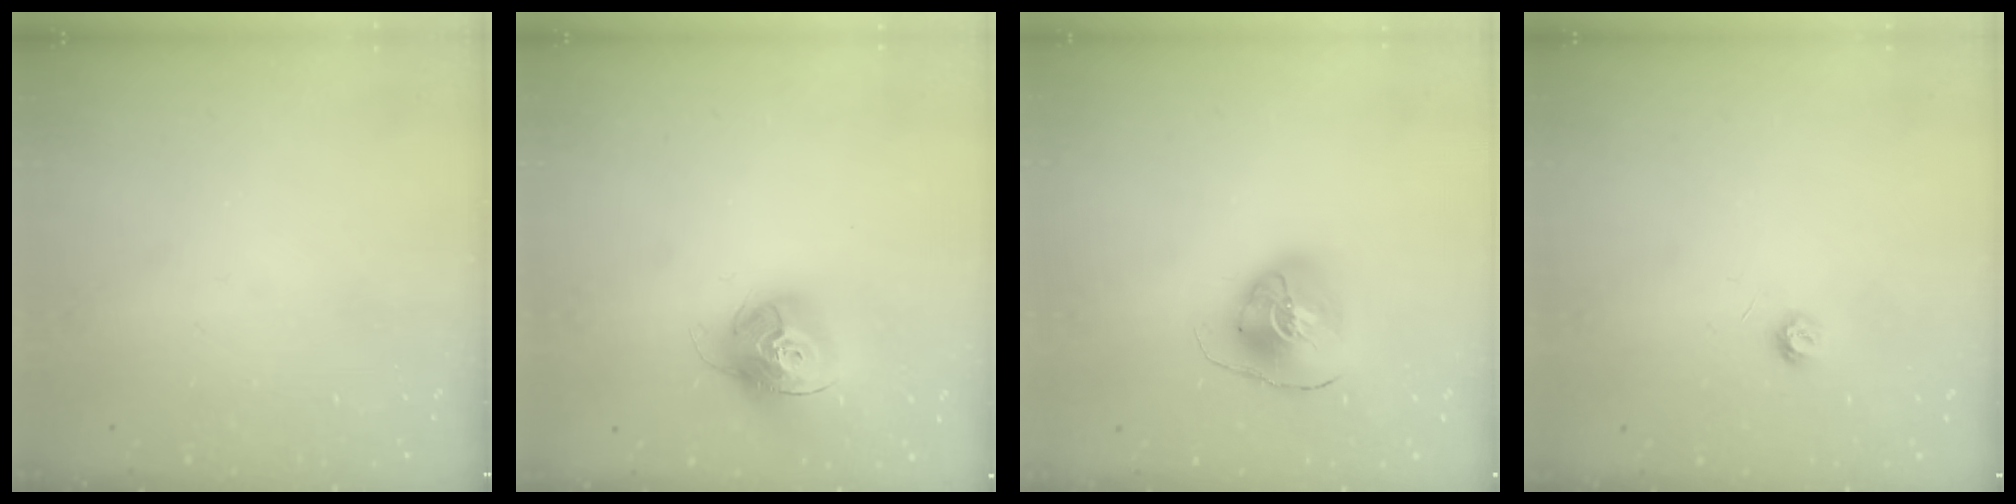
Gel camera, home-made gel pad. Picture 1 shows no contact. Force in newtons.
{"total": 14.5, "press": 14.4, "slide": 1.4}
{"total": 10.5, "press": 10.5, "slide": 1.3}
{"total": 3.9, "press": 3.9, "slide": 0.5}